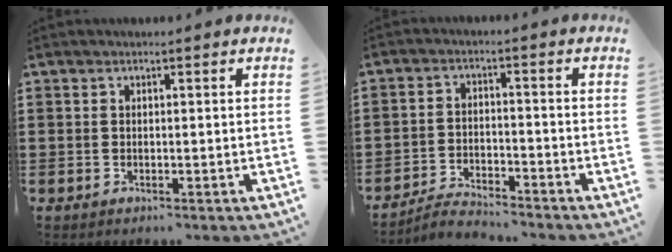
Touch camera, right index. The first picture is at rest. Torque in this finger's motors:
{"motor_torque": [1.19, 0.95, -0.03, -0.01]}